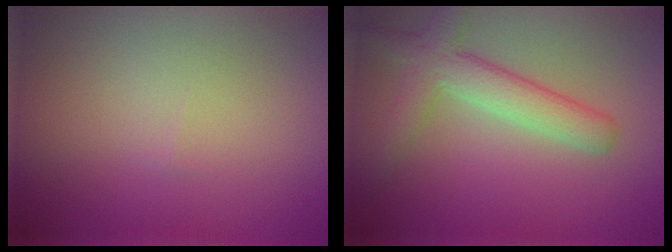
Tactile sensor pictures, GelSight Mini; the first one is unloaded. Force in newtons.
{"total": 4.2, "press": 4.2, "slide": 0.1}